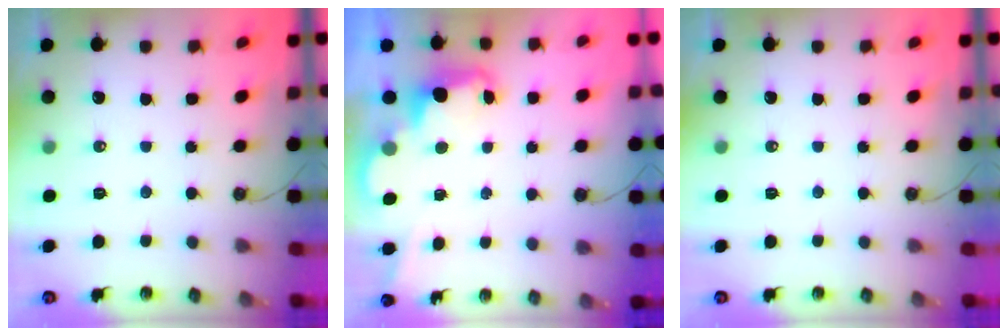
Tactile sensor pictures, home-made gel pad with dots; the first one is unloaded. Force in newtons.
{"total": 2.4, "press": 2.3, "slide": 0.6}
{"total": 0.0}